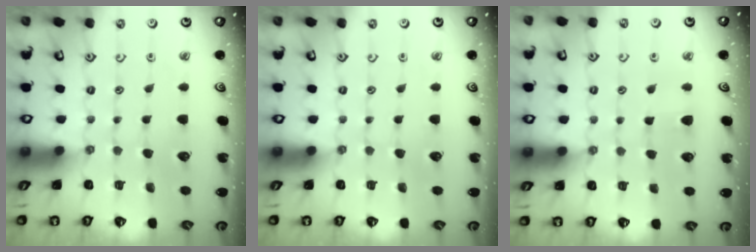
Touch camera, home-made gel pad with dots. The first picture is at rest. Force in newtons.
{"total": 0.0}
{"total": 3.8, "press": 3.7, "slide": 0.7}